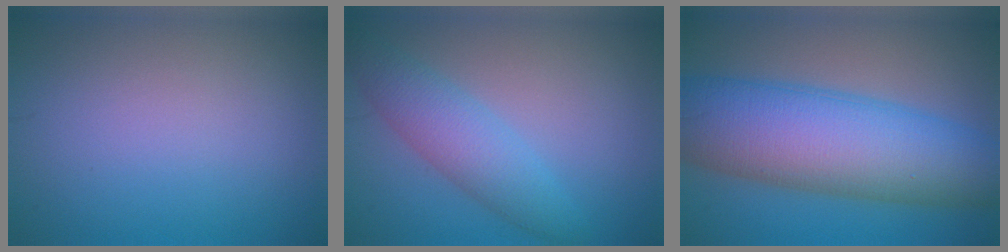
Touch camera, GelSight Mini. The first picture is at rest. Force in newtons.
{"total": 4.1, "press": 4.1, "slide": 0.2}
{"total": 12.1, "press": 12.1, "slide": 0.3}